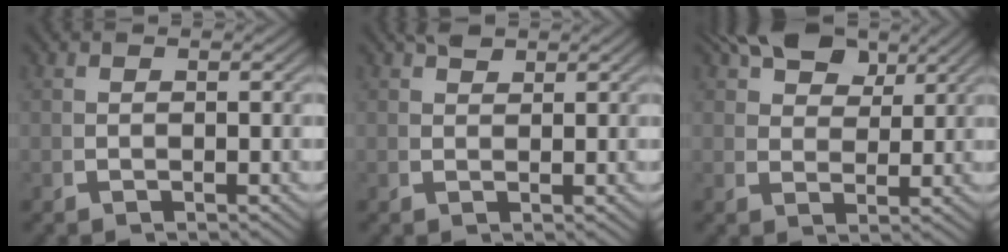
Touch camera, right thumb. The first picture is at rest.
{"total": 2.1, "force": [1.8, 0.7, 0.8], "torque": [-0.007, 0.003, 0.036]}
{"total": 7.5, "force": [4.7, 4.1, 4.0], "torque": [-0.058, 0.000, 0.081]}